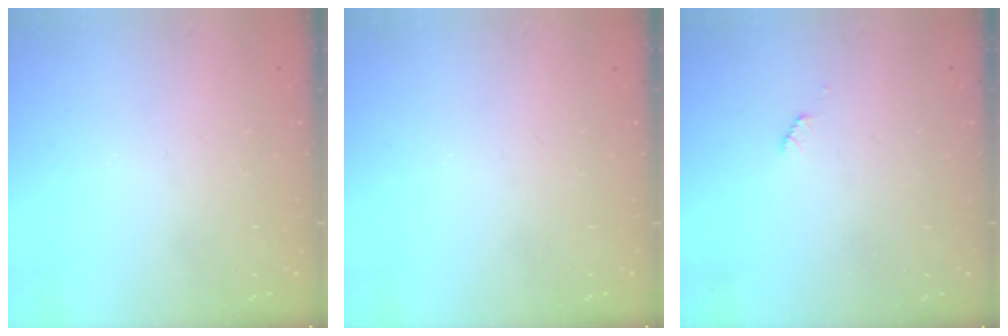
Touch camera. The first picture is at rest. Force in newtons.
{"total": 0.0}
{"total": 2.5, "press": 2.5, "slide": 0.4}